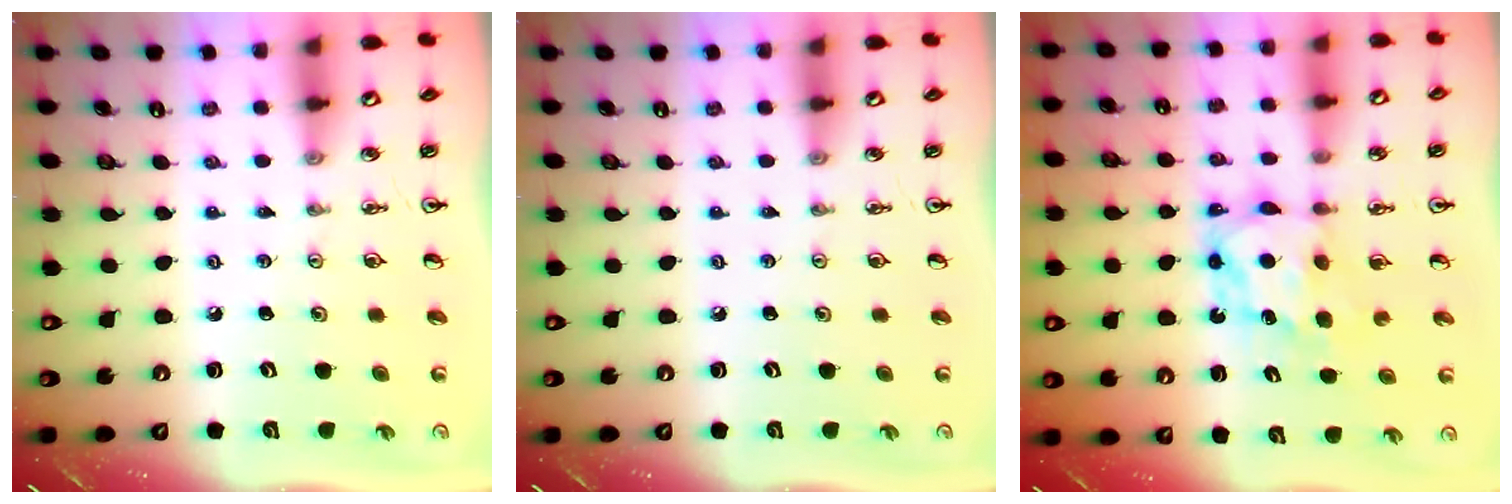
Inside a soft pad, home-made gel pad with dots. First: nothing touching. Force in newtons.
{"total": 0.0}
{"total": 7.1, "press": 7.0, "slide": 0.7}